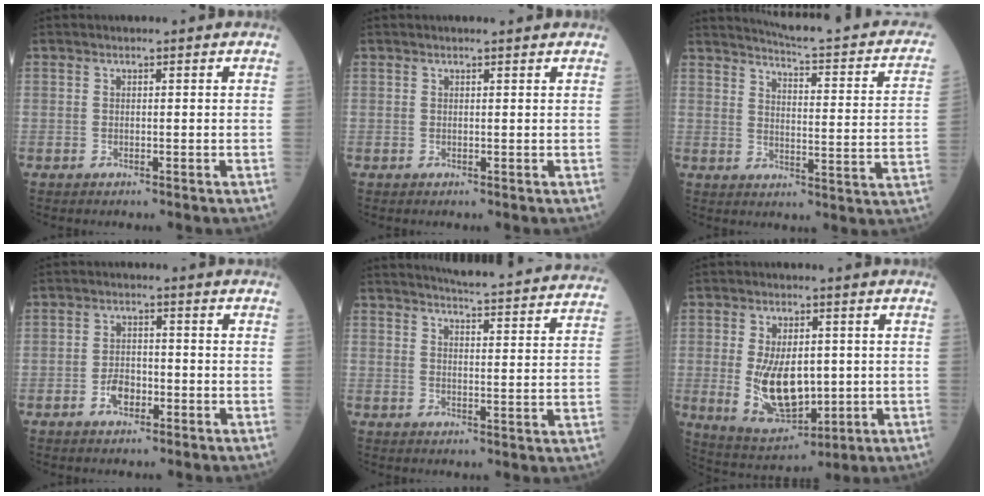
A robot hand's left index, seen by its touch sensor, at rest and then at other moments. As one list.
[{"total": 1.2, "force": [1.1, -0.1, 0.4], "torque": [-0.009, 0.001, 0.015]}, {"total": 17.5, "force": [14.8, 2.5, 8.9], "torque": [-0.119, -0.040, 0.162]}, {"total": 3.4, "force": [-1.6, 1.9, 2.3], "torque": [-0.045, 0.005, -0.031]}, {"total": 22.1, "force": [21.0, 0.7, 6.6], "torque": [-0.091, -0.058, 0.242]}, {"total": 10.9, "force": [-0.4, 5.5, 9.4], "torque": [-0.179, -0.009, 0.011]}]